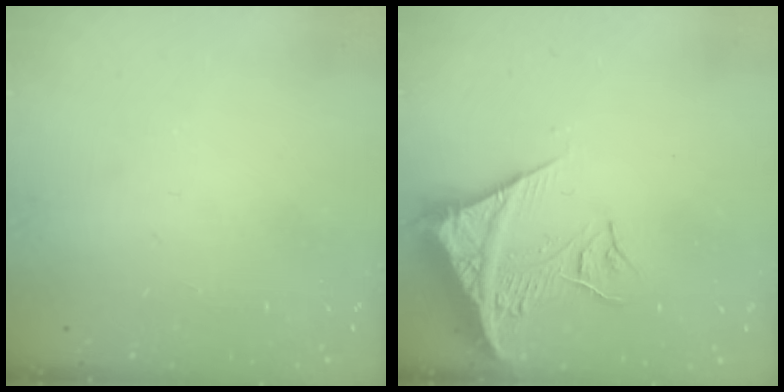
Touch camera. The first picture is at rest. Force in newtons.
{"total": 13.5, "press": 13.4, "slide": 1.8}